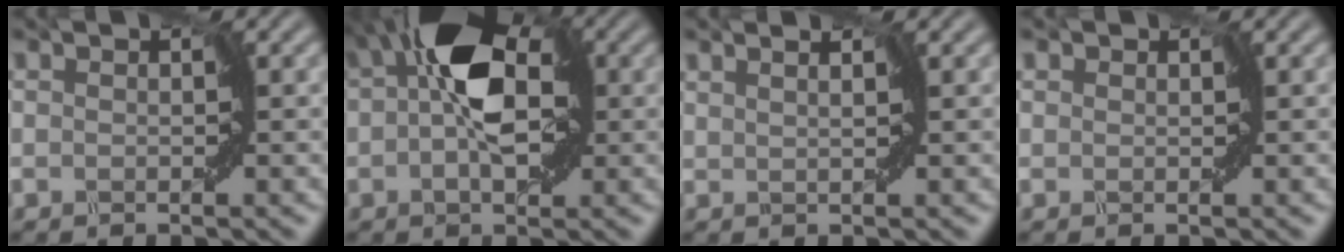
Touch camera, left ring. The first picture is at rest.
{"total": 8.4, "force": [1.8, 4.0, 7.2], "torque": [-0.119, 0.019, 0.024]}
{"total": 0.7, "force": [0.7, -0.2, 0.1], "torque": [-0.002, -0.001, 0.016]}
{"total": 1.0, "force": [0.5, 0.7, 0.3], "torque": [0.004, 0.009, 0.000]}